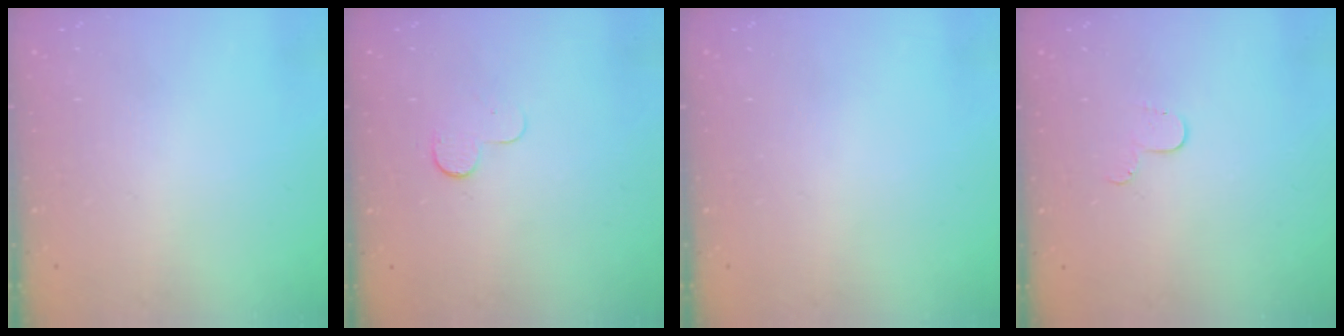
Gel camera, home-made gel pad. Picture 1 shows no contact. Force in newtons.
{"total": 3.9, "press": 3.9, "slide": 0.4}
{"total": 0.0}
{"total": 4.2, "press": 4.2, "slide": 0.4}